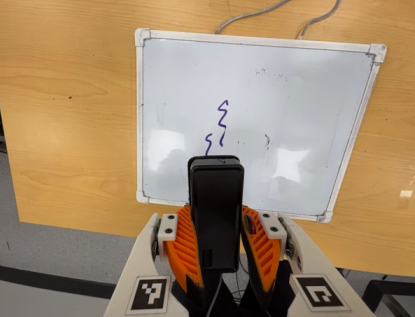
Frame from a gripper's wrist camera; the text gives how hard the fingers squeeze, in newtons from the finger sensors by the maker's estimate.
{"total": 8.9, "left": 7.8, "right": 10.0}